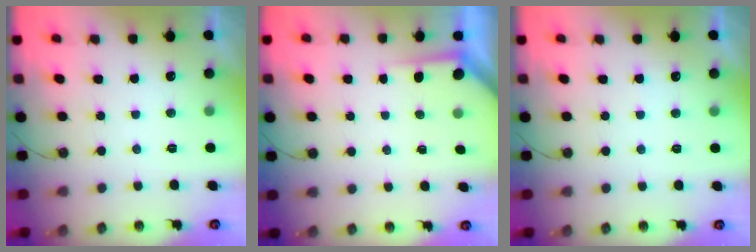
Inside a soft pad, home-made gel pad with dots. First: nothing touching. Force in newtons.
{"total": 2.2, "press": 2.2, "slide": 0.3}
{"total": 2.9, "press": 2.9, "slide": 0.5}